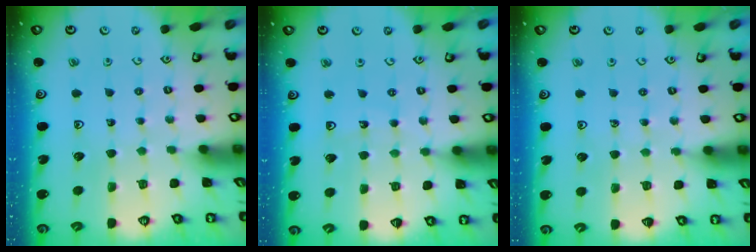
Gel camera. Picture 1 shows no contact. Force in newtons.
{"total": 4.9, "press": 4.3, "slide": 2.3}
{"total": 4.7, "press": 4.2, "slide": 2.1}